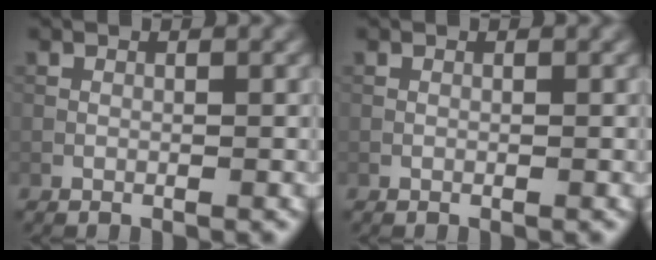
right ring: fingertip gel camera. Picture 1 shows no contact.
{"total": 0.0}